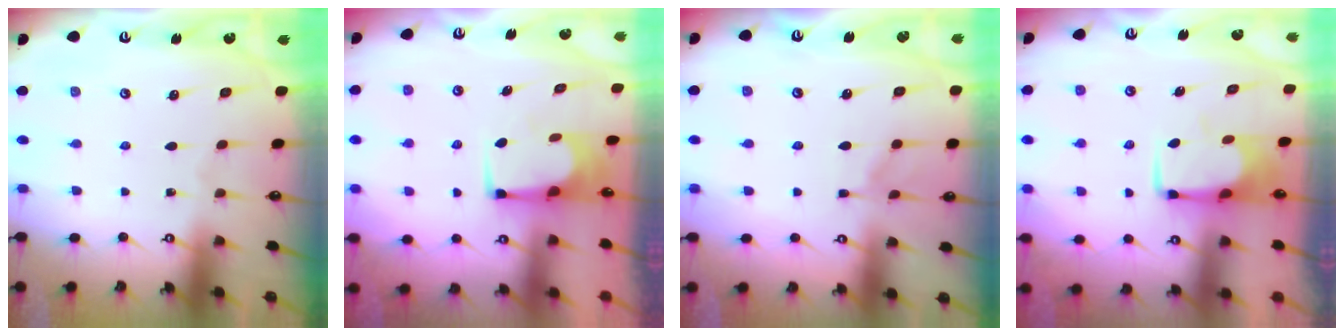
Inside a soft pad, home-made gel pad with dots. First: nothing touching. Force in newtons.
{"total": 2.2, "press": 2.2, "slide": 0.1}
{"total": 3.7, "press": 3.7, "slide": 0.4}
{"total": 3.9, "press": 3.9, "slide": 0.7}